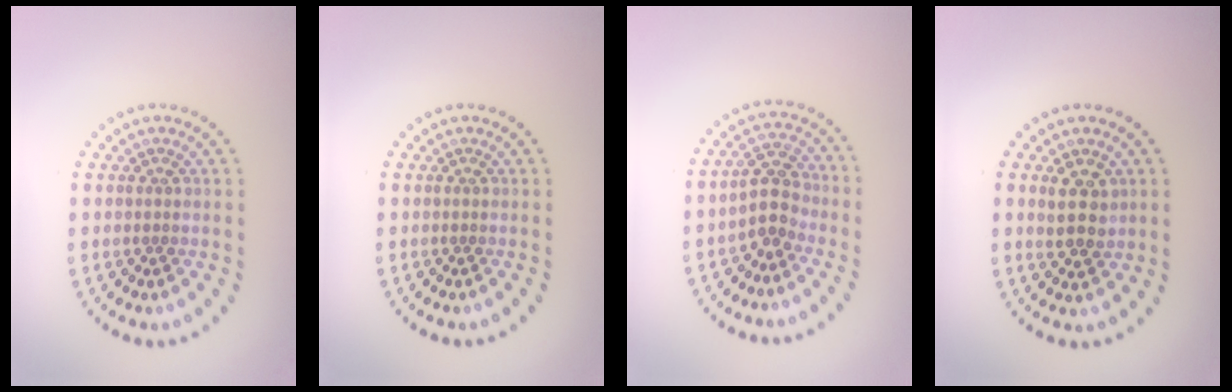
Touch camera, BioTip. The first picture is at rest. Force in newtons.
{"total": 0.0}
{"total": 2.9, "press": 2.7, "slide": 1.2}
{"total": 2.7, "press": 2.6, "slide": 0.7}